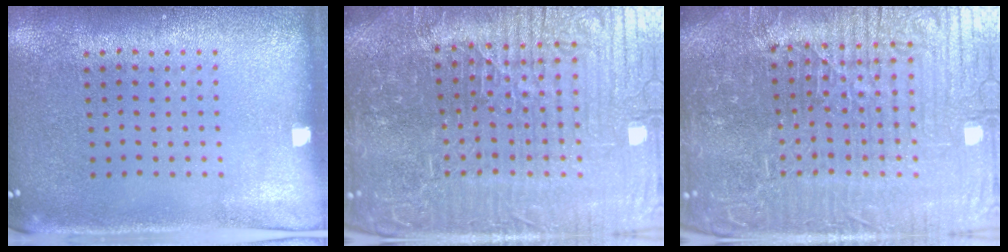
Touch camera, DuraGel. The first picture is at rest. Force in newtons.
{"total": 7.7, "press": 6.9, "slide": 3.4}
{"total": 7.8, "press": 6.9, "slide": 3.5}